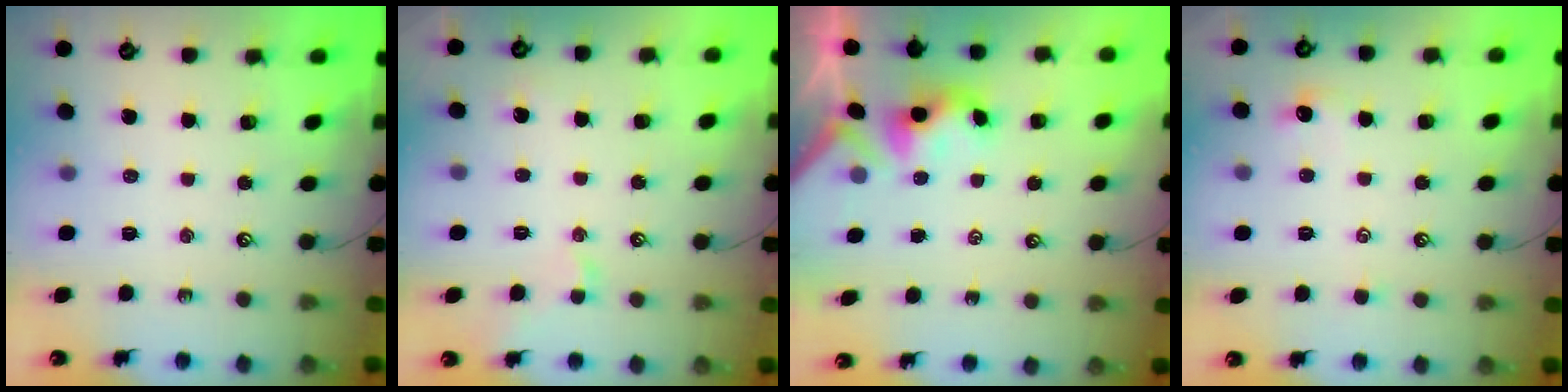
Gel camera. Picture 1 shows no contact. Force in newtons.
{"total": 0.9, "press": 0.9, "slide": 0.1}
{"total": 3.6, "press": 3.6, "slide": 0.2}
{"total": 0.6, "press": 0.1, "slide": 0.6}